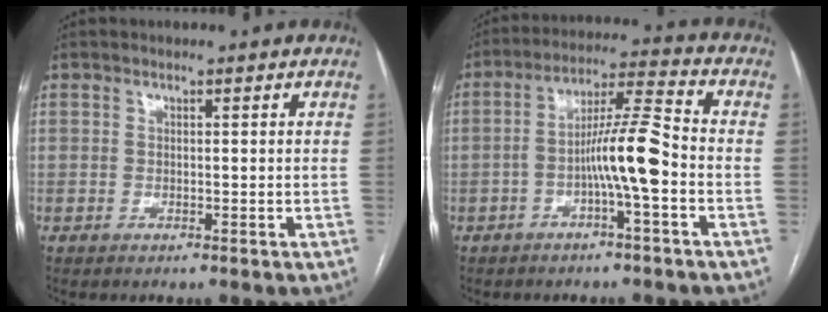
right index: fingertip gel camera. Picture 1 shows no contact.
{"total": 9.2, "force": [-2.7, 0.3, 8.8], "torque": [-0.159, 0.022, -0.048]}